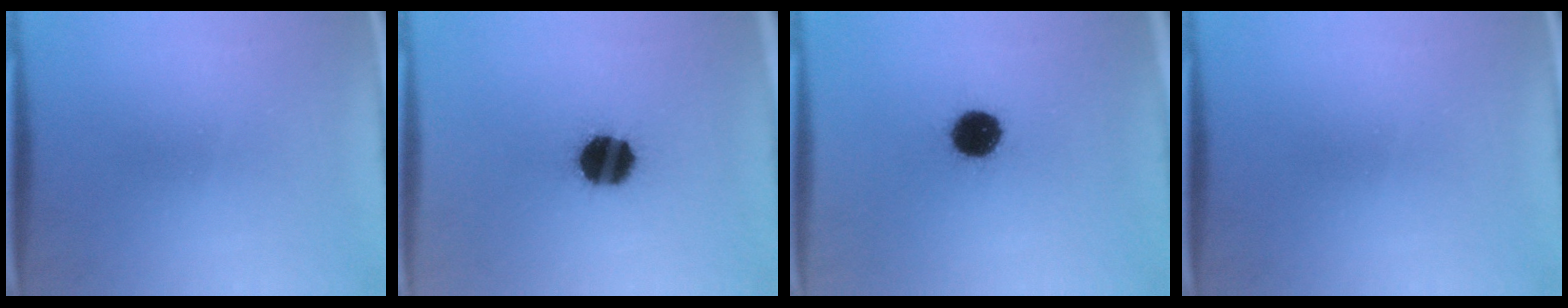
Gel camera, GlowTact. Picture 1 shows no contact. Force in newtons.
{"total": 14.4}
{"total": 10.4}
{"total": 0.0}